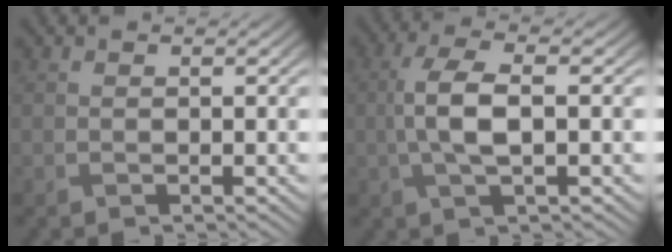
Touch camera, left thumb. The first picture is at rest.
{"total": 5.9, "force": [-0.4, 2.1, 5.5], "torque": [-0.127, 0.007, -0.012]}